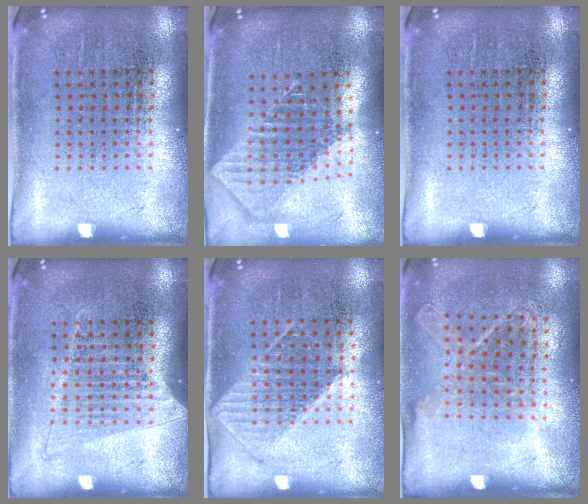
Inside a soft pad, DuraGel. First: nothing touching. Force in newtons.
{"total": 1.9, "press": 1.5, "slide": 1.2}
{"total": 0.0}
{"total": 1.2, "press": 1.1, "slide": 0.5}
{"total": 1.0, "press": 0.9, "slide": 0.3}
{"total": 1.1, "press": 1.0, "slide": 0.5}